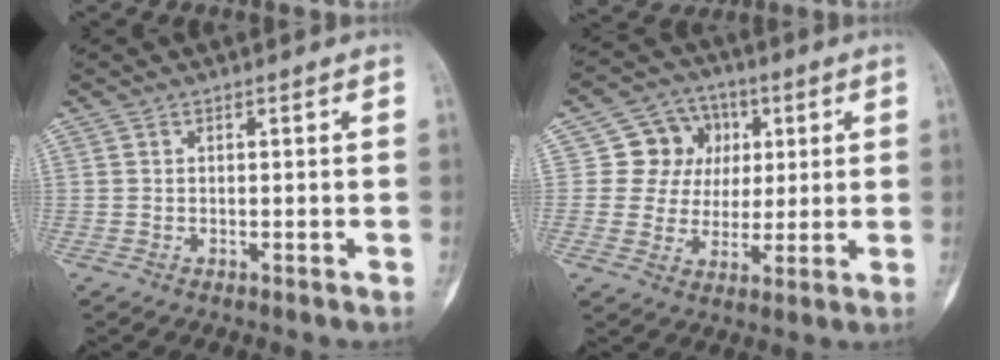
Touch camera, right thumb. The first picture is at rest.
{"total": 10.1, "force": [2.7, 9.3, 2.8], "torque": [0.005, 0.005, 0.043]}